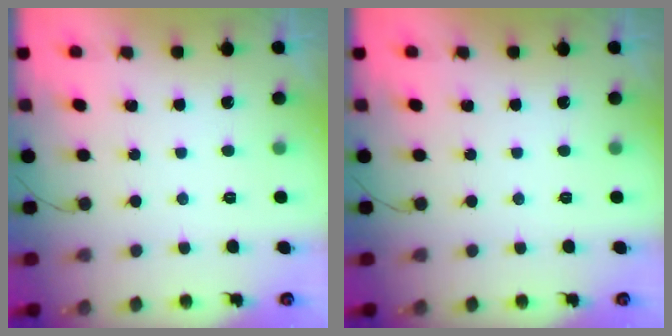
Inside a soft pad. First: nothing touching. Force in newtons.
{"total": 0.0}